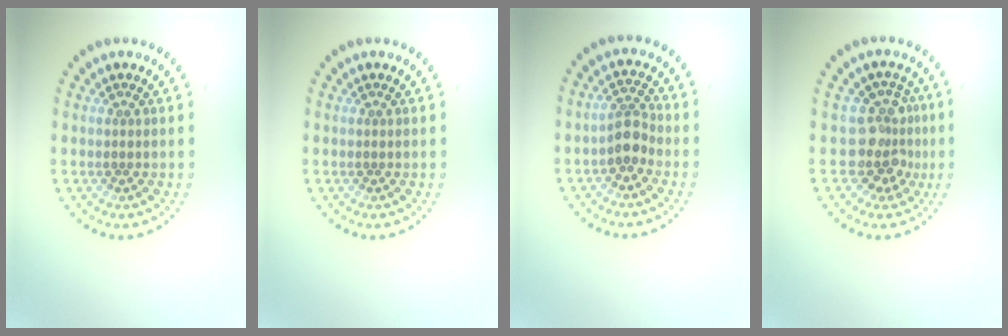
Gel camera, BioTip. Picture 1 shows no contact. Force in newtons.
{"total": 0.0}
{"total": 2.4, "press": 1.9, "slide": 1.4}
{"total": 3.6, "press": 2.9, "slide": 2.2}